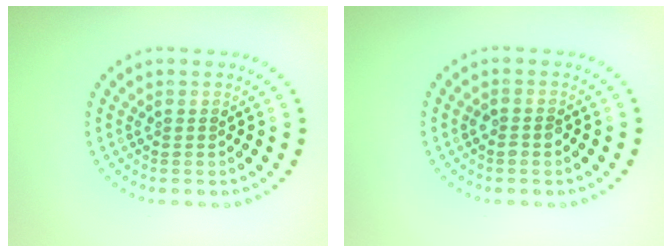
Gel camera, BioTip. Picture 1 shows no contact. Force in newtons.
{"total": 1.1, "press": 1.1, "slide": 0.2}